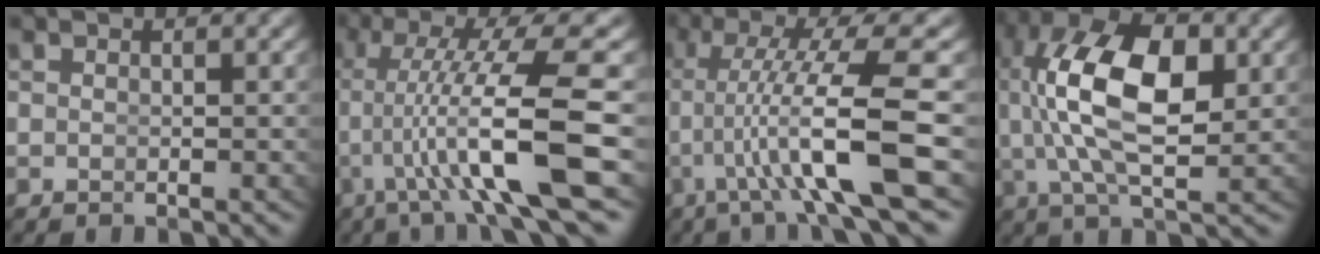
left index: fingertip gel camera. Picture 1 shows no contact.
{"total": 8.6, "force": [-0.5, 1.3, 8.5], "torque": [-0.149, -0.006, -0.002]}
{"total": 7.9, "force": [-0.7, 0.7, 7.8], "torque": [-0.138, -0.005, -0.006]}
{"total": 9.7, "force": [1.4, 4.4, 8.5], "torque": [-0.158, -0.011, 0.033]}